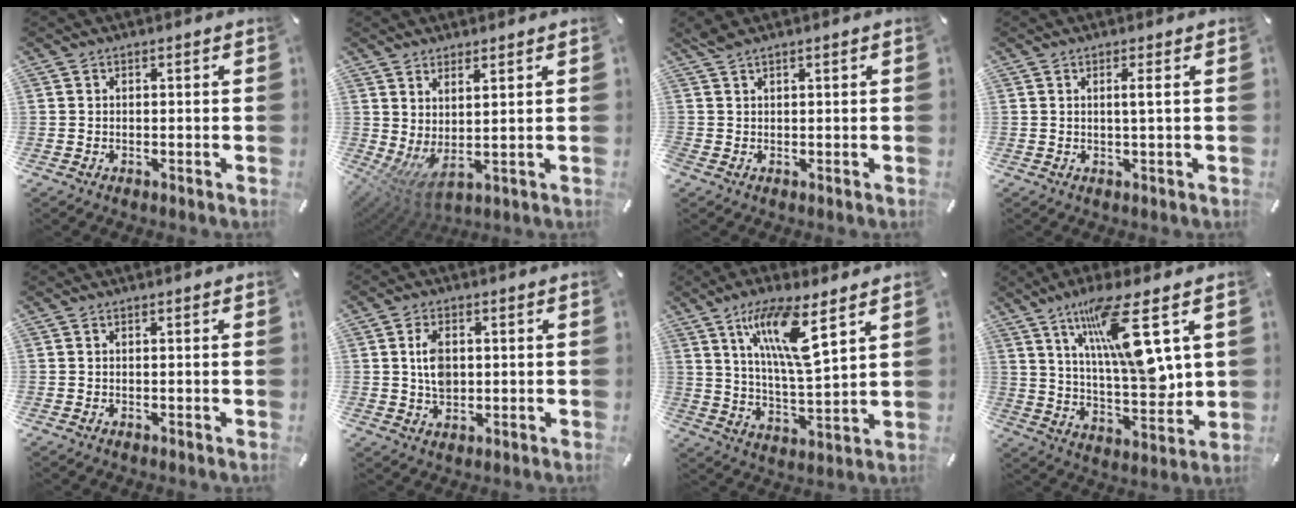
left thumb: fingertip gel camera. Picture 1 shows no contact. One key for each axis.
{"total": 4.7, "fx": 2.4, "fy": 0.6, "fz": 4.0, "tx": -0.109, "ty": -0.048, "tz": 0.041}
{"total": 1.1, "fx": 1.0, "fy": 0.3, "fz": 0.4, "tx": -0.010, "ty": 0.000, "tz": 0.018}
{"total": 2.4, "fx": 0.6, "fy": -0.1, "fz": 2.3, "tx": -0.046, "ty": -0.003, "tz": 0.007}
{"total": 0.7, "fx": 0.1, "fy": 0.0, "fz": 0.7, "tx": -0.010, "ty": 0.000, "tz": 0.000}
{"total": 5.8, "fx": 0.8, "fy": 4.0, "fz": 4.1, "tx": -0.083, "ty": -0.001, "tz": 0.006}
{"total": 13.9, "fx": 7.9, "fy": 3.0, "fz": 11.0, "tx": -0.214, "ty": -0.025, "tz": 0.129}
{"total": 18.4, "fx": 9.0, "fy": 5.2, "fz": 15.2, "tx": -0.281, "ty": -0.041, "tz": 0.139}